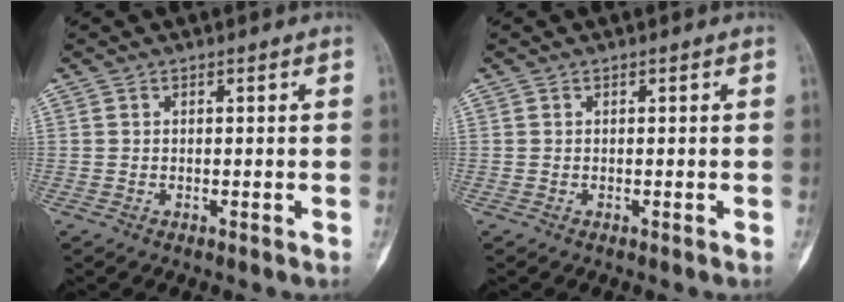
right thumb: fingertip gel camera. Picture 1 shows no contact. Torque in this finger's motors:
{"motor_torque": [0.01, 0.00, 0.02, -0.01, 0.00]}